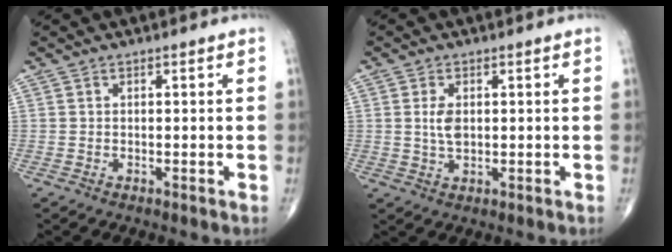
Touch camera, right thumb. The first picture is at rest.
{"total": 3.6, "force": [0.5, 2.0, 2.9], "torque": [-0.056, -0.006, 0.012]}